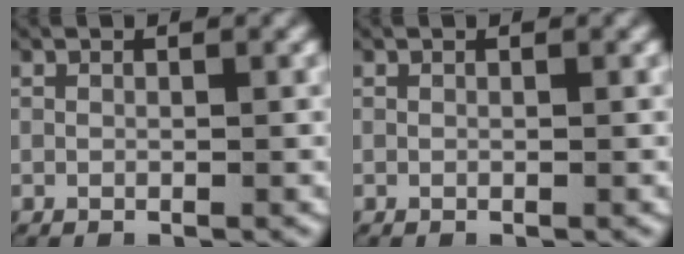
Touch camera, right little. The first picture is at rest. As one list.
[{"total": 0.0}]